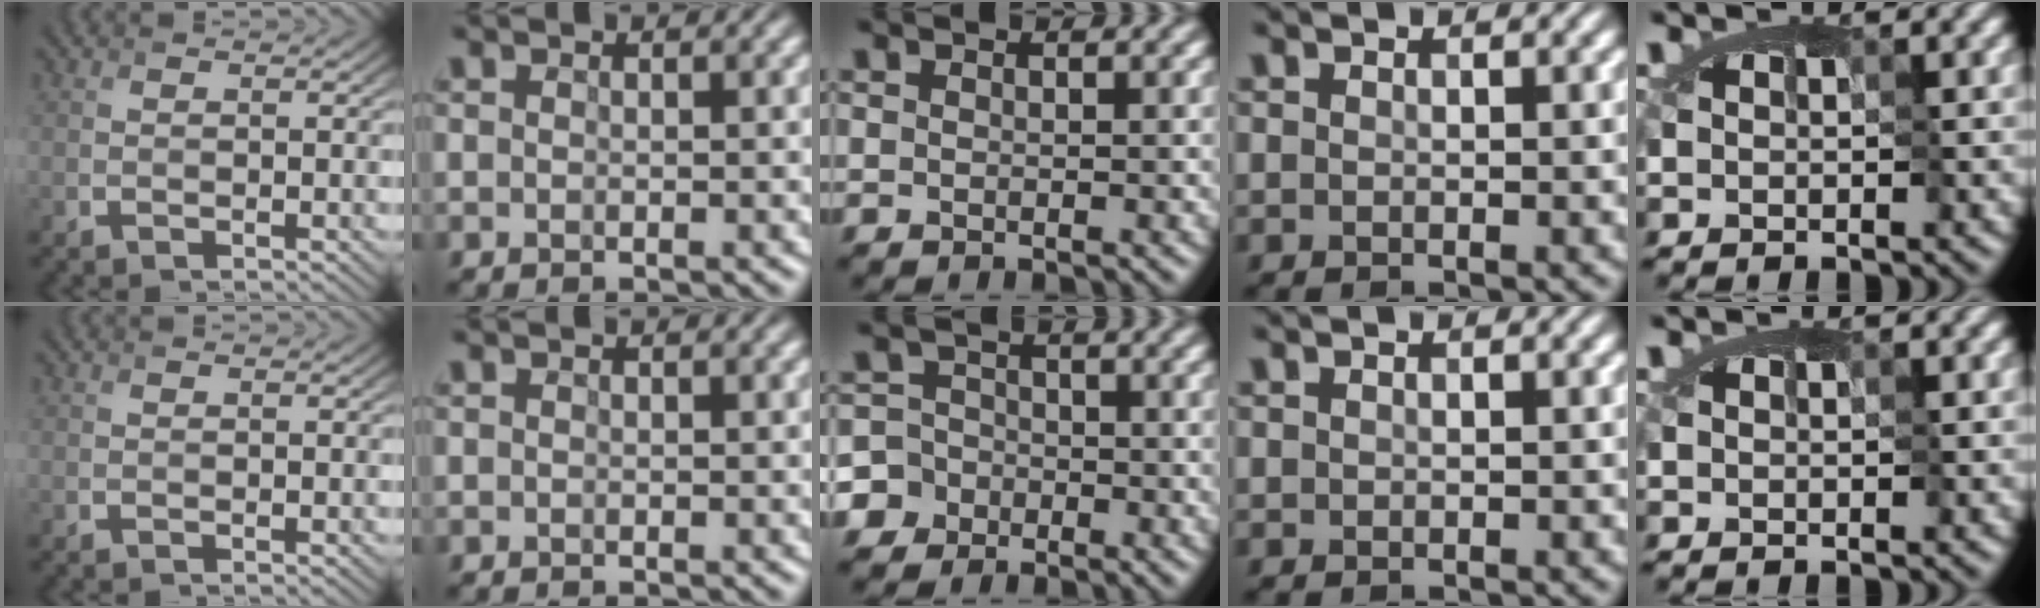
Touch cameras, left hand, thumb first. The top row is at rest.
{"middle": {"total": 7.1, "force": [-3.8, 6.0, 1.0], "torque": [-0.023, 0.001, -0.099]}}